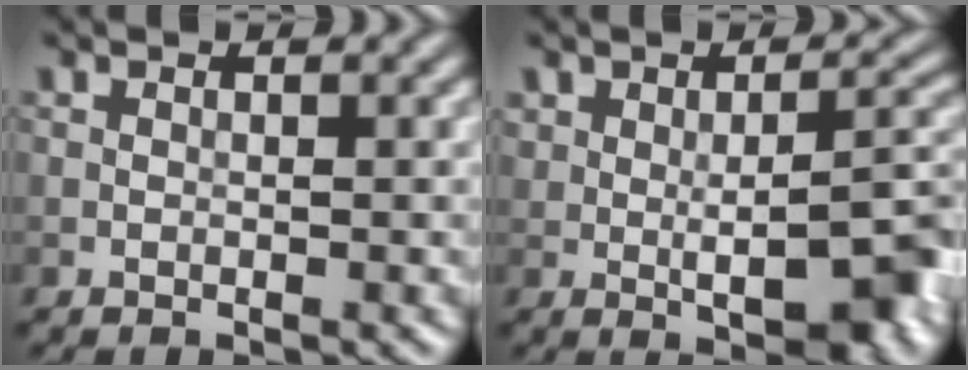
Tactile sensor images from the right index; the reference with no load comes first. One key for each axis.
{"total": 6.2, "fx": -1.0, "fy": 2.6, "fz": 5.6, "tx": -0.077, "ty": 0.002, "tz": -0.011}